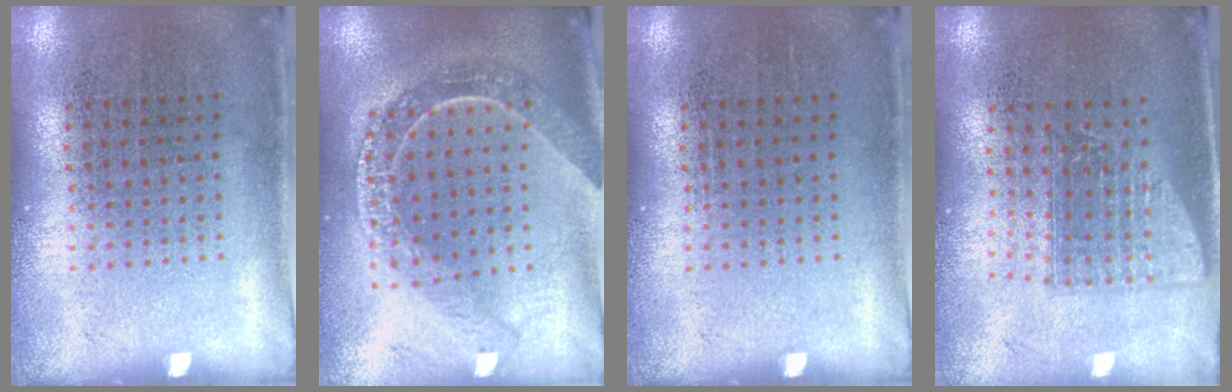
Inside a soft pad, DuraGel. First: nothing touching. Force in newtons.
{"total": 2.2, "press": 1.9, "slide": 1.1}
{"total": 0.0}
{"total": 1.6, "press": 1.2, "slide": 1.0}